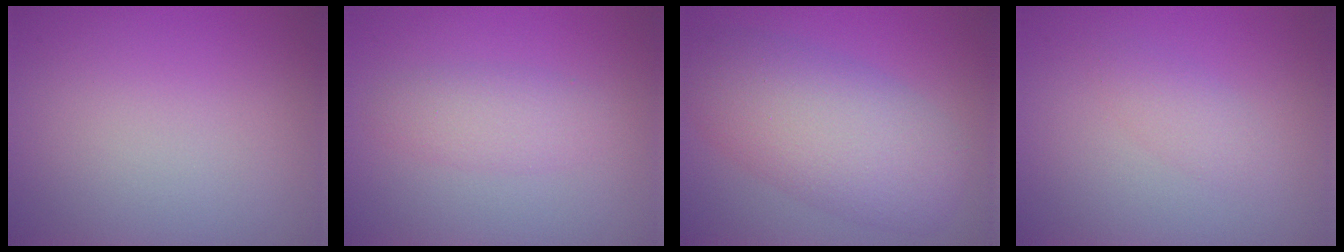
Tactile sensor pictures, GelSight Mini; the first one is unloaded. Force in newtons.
{"total": 2.3, "press": 2.3, "slide": 0.1}
{"total": 7.7, "press": 7.7, "slide": 0.1}
{"total": 1.5, "press": 1.5, "slide": 0.1}